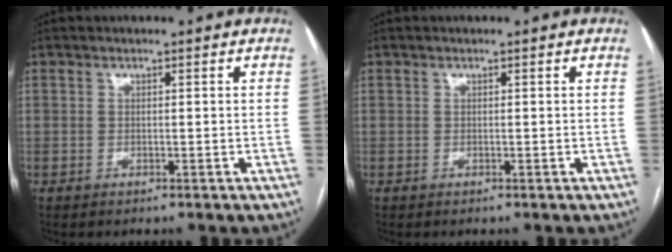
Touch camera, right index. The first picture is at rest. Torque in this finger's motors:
{"motor_torque": [0.00, 0.00, 0.00, 0.00]}